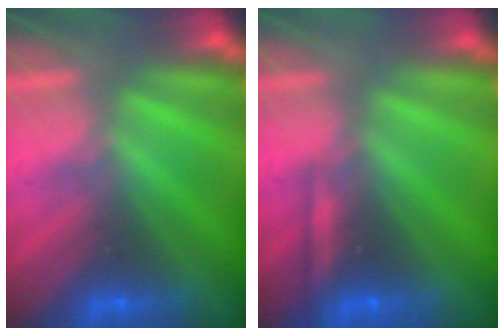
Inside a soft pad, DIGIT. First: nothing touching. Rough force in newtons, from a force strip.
{"total": 2.3}